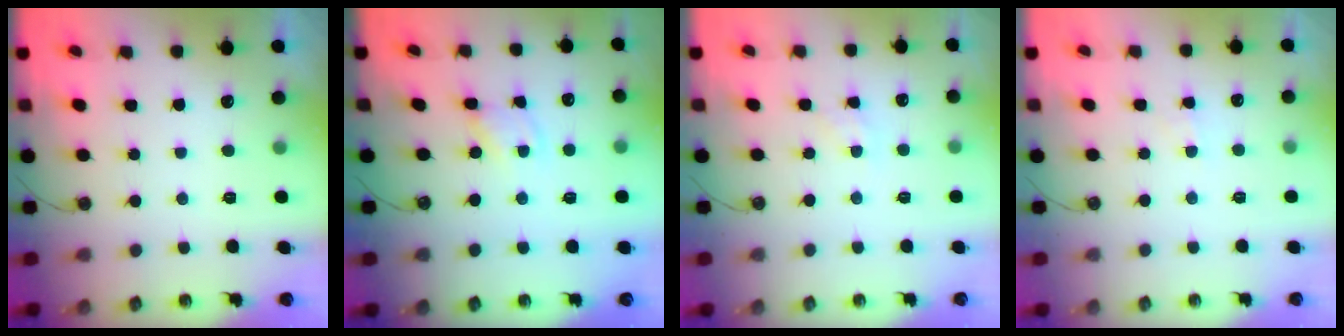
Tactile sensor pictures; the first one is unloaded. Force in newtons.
{"total": 1.8, "press": 1.8, "slide": 0.2}
{"total": 2.8, "press": 2.8, "slide": 0.5}
{"total": 3.3, "press": 3.3, "slide": 0.5}